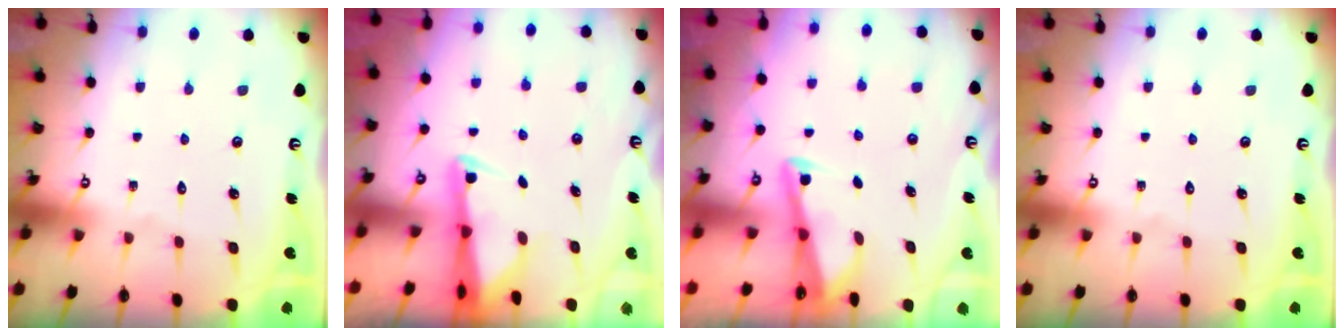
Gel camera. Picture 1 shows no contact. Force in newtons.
{"total": 2.3, "press": 2.3, "slide": 0.5}
{"total": 2.9, "press": 2.8, "slide": 0.4}
{"total": 0.0}